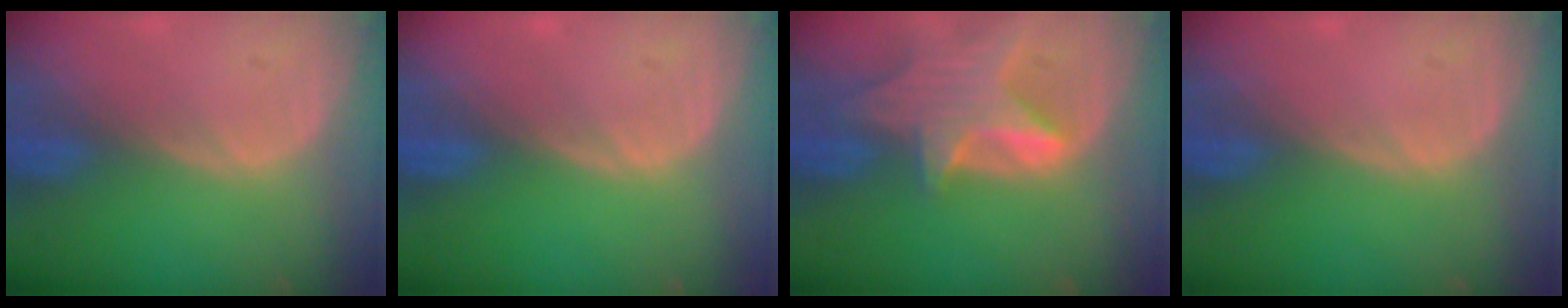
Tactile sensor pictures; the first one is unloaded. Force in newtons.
{"total": 0.0}
{"total": 8.4, "press": 7.6, "slide": 3.5}
{"total": 0.0}